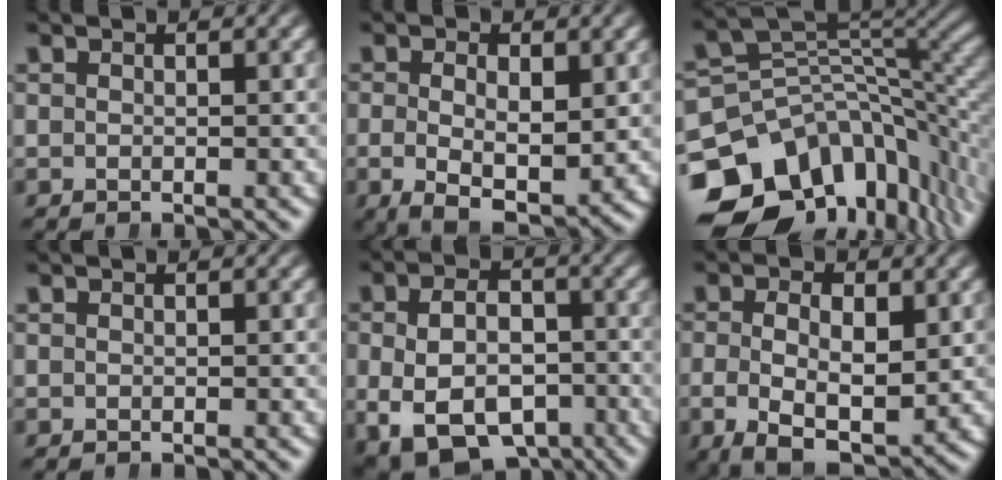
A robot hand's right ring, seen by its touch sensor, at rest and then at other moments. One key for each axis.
{"total": 6.3, "fx": -2.7, "fy": 3.6, "fz": 4.5, "tx": -0.076, "ty": -0.036, "tz": -0.029}
{"total": 18.0, "fx": -5.3, "fy": 12.8, "fz": 11.5, "tx": -0.177, "ty": -0.043, "tz": -0.073}
{"total": 0.0}
{"total": 10.5, "fx": -5.1, "fy": 7.2, "fz": 5.6, "tx": -0.096, "ty": -0.044, "tz": -0.066}
{"total": 8.1, "fx": -3.4, "fy": 5.0, "fz": 5.4, "tx": -0.093, "ty": -0.040, "tz": -0.040}